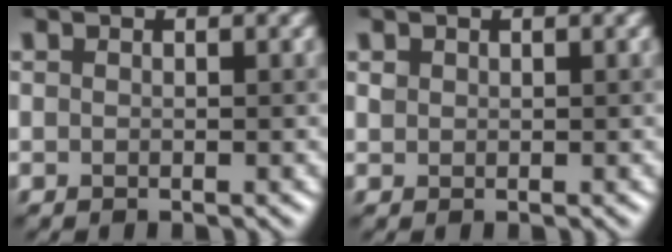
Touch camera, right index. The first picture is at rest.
{"total": 0.6, "force": [0.2, 0.3, -0.4], "torque": [0.011, 0.007, 0.016]}